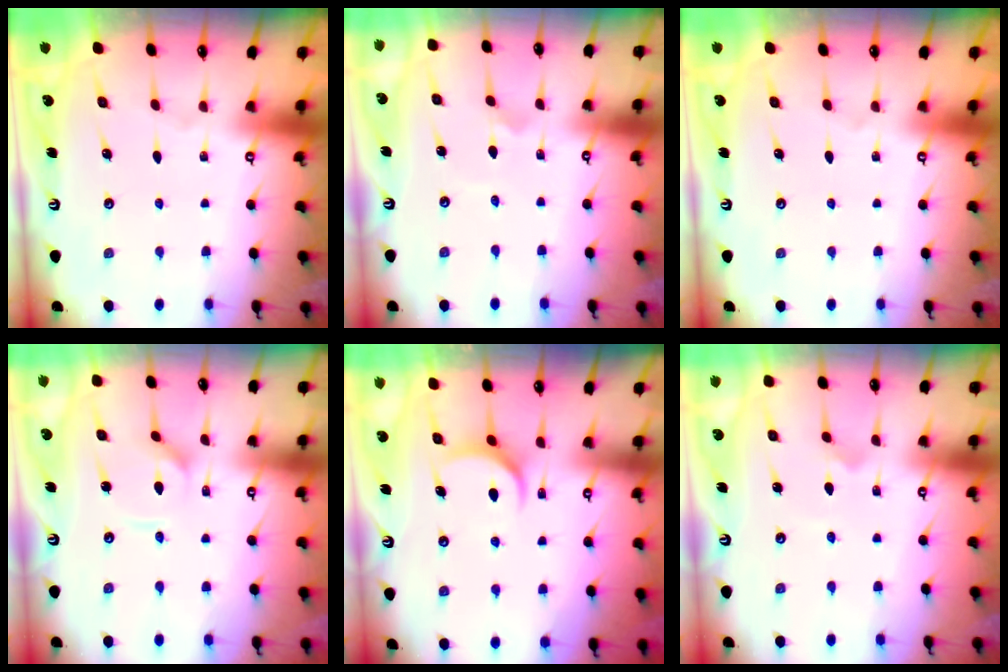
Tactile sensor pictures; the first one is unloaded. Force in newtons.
{"total": 1.7, "press": 1.7, "slide": 0.1}
{"total": 0.0}
{"total": 3.3, "press": 3.3, "slide": 0.4}
{"total": 6.6, "press": 6.6, "slide": 0.5}
{"total": 2.1, "press": 2.1, "slide": 0.6}